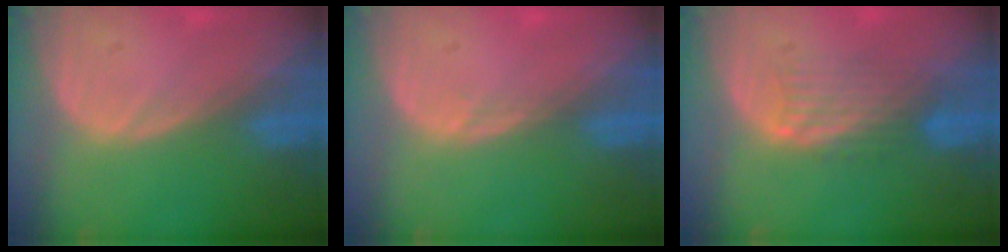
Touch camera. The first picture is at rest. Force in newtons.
{"total": 0.8, "press": 0.6, "slide": 0.6}
{"total": 4.6, "press": 4.0, "slide": 2.4}